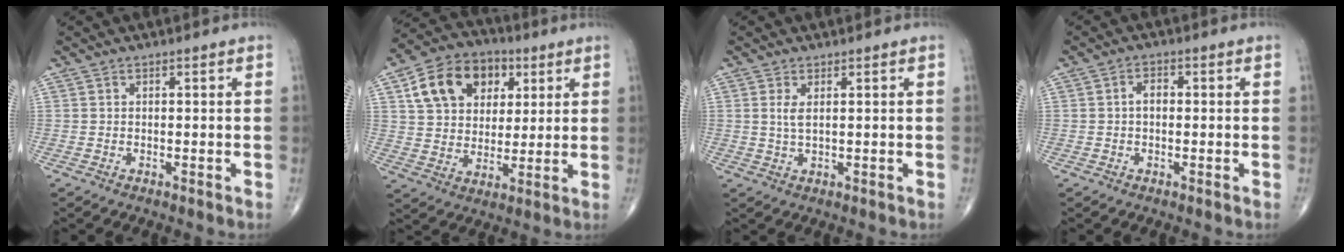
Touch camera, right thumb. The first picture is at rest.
{"total": 15.4, "force": [5.7, 11.3, 8.7], "torque": [-0.124, -0.001, 0.096]}
{"total": 2.4, "force": [0.7, 0.8, 2.2], "torque": [-0.046, -0.003, 0.018]}
{"total": 2.4, "force": [-0.1, 1.6, 1.9], "torque": [-0.023, 0.010, -0.007]}